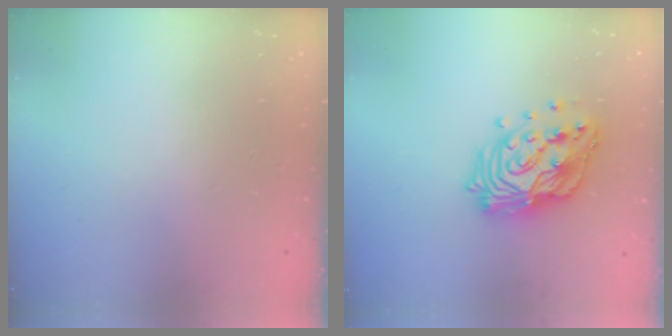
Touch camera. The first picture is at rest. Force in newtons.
{"total": 18.2, "press": 18.1, "slide": 1.5}